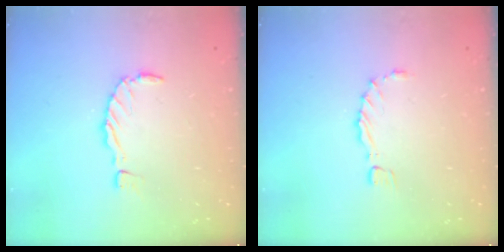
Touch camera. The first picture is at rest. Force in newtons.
{"total": 1.1, "press": 1.1, "slide": 0.2}